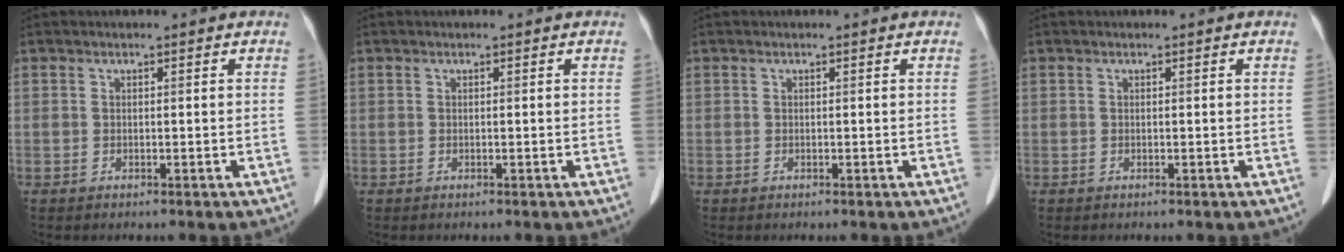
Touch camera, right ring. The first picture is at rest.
{"total": 0.0}
{"total": 0.0}
{"total": 0.0}